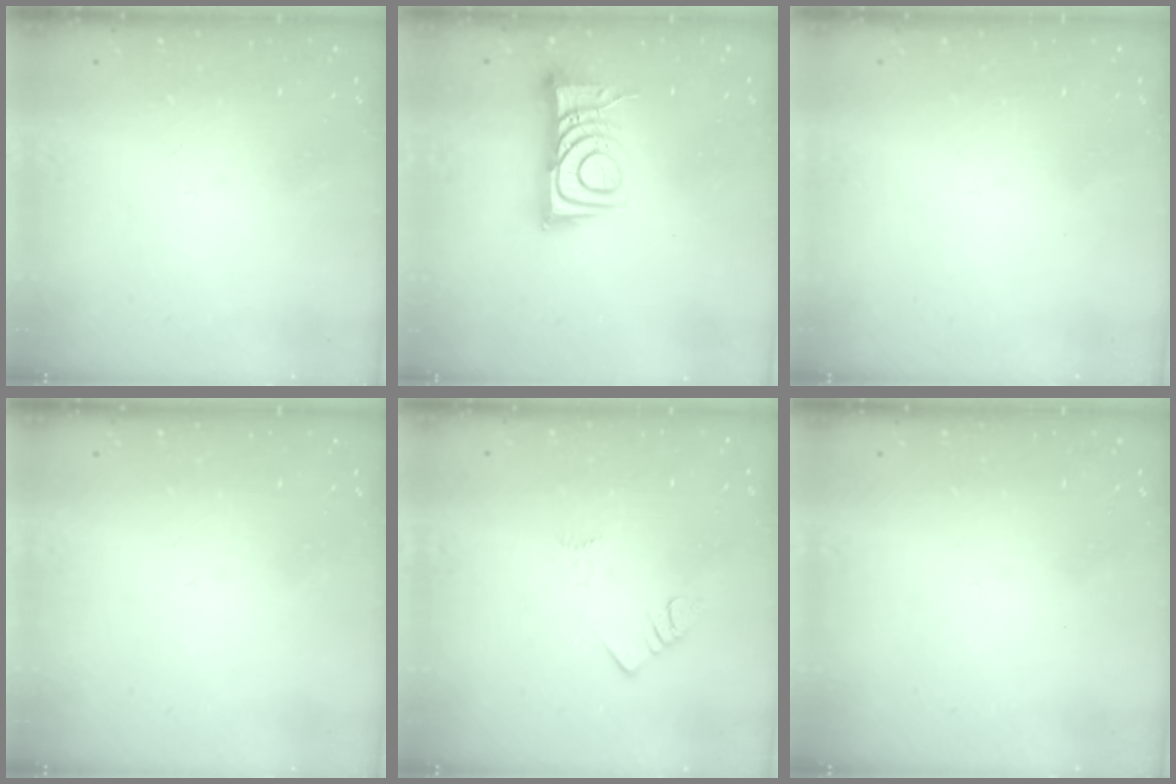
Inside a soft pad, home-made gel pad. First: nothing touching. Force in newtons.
{"total": 9.8, "press": 9.8, "slide": 1.2}
{"total": 1.5, "press": 1.5, "slide": 0.1}
{"total": 0.0}
{"total": 2.0, "press": 2.0, "slide": 0.4}
{"total": 0.0}